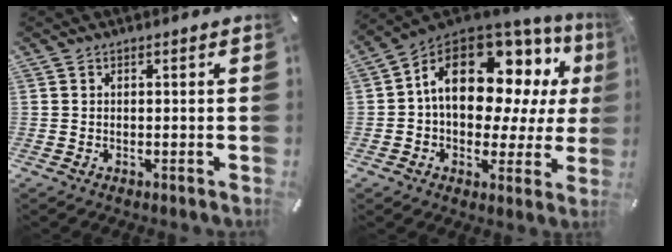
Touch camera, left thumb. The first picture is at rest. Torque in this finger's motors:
{"motor_torque": [2.51, 2.50, 2.49, -0.28, 0.32]}